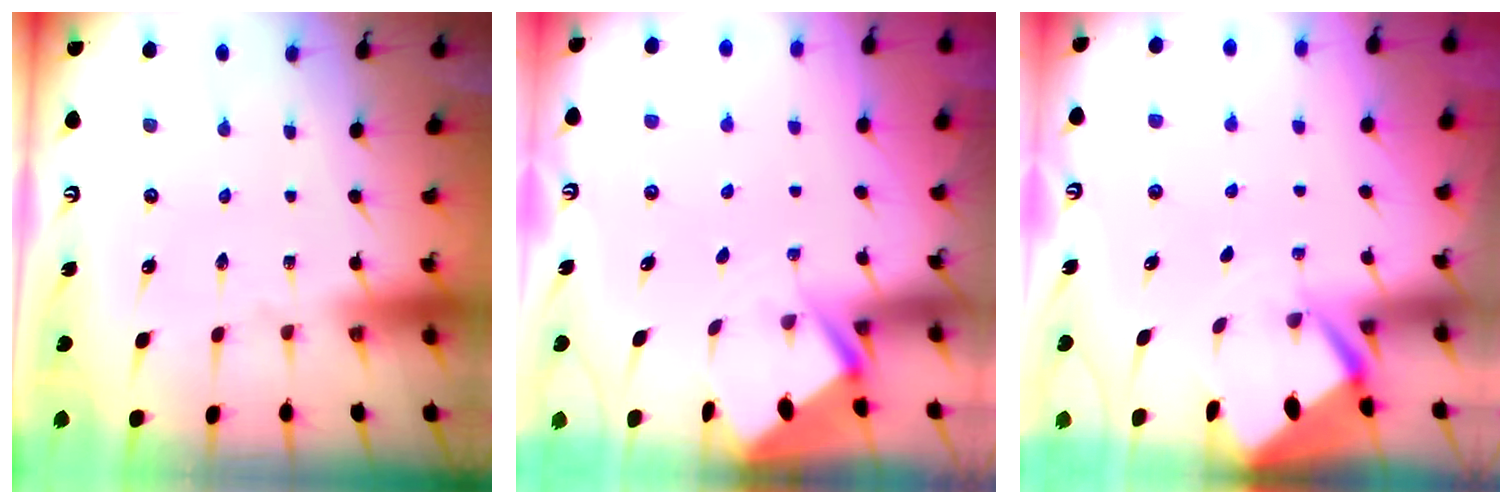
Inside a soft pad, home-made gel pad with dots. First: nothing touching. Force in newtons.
{"total": 2.8, "press": 2.8, "slide": 0.4}
{"total": 3.0, "press": 3.0, "slide": 0.4}